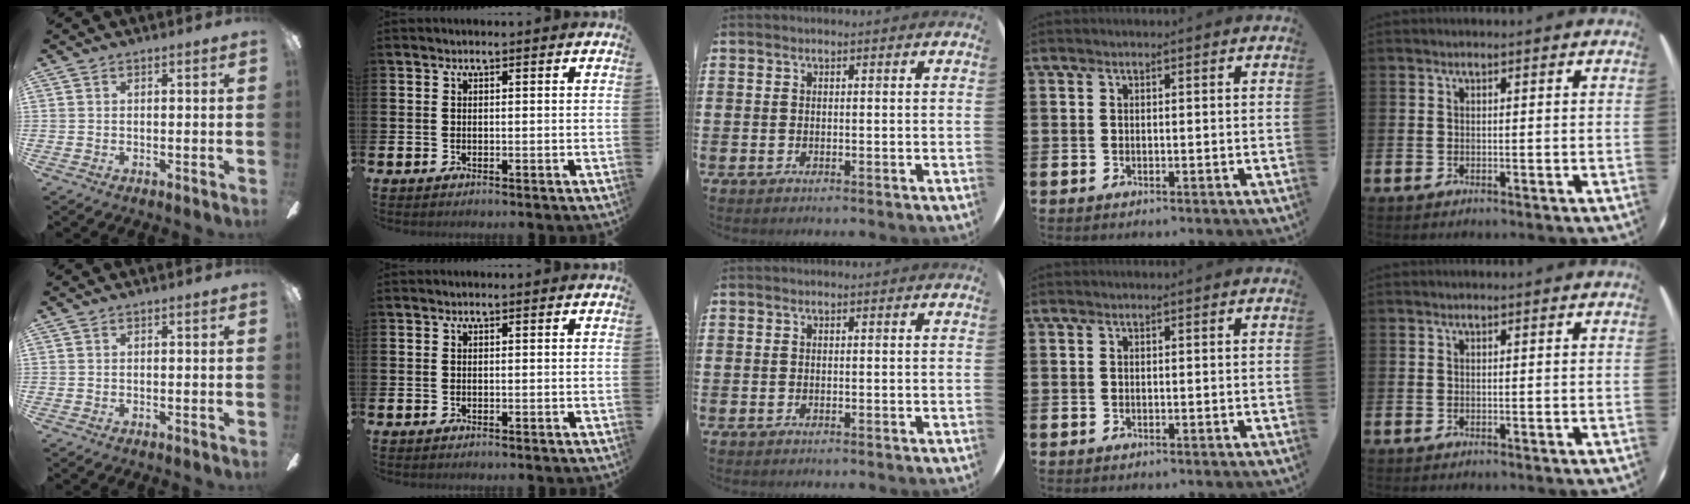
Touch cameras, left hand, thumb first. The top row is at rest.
{}